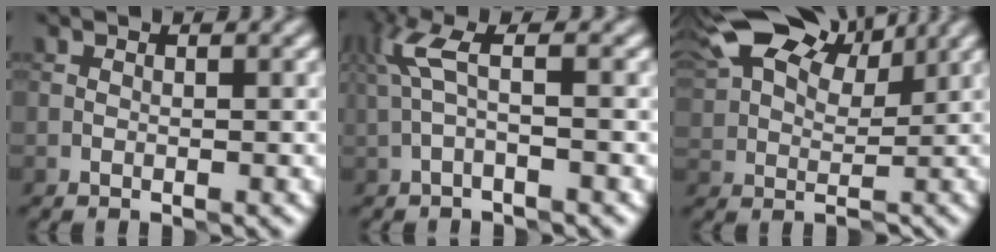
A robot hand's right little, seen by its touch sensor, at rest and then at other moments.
{"total": 2.6, "force": [0.4, 0.4, 2.5], "torque": [-0.058, 0.015, 0.003]}
{"total": 11.6, "force": [7.5, 5.5, 6.8], "torque": [-0.119, 0.039, 0.116]}